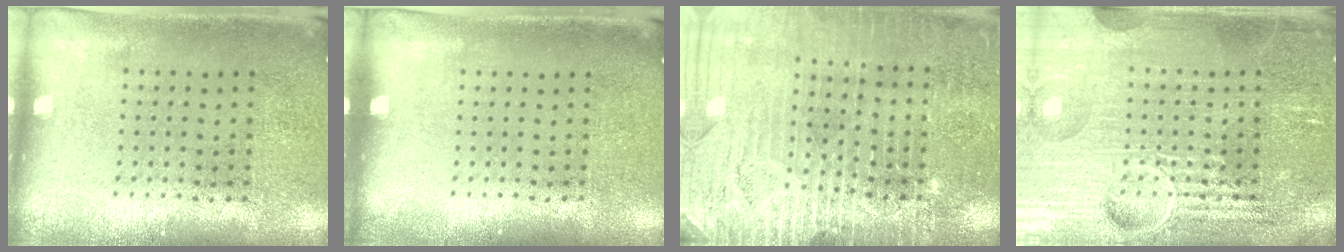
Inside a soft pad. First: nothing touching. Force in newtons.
{"total": 0.0}
{"total": 3.3, "press": 3.3, "slide": 0.2}
{"total": 7.2, "press": 7.1, "slide": 0.9}